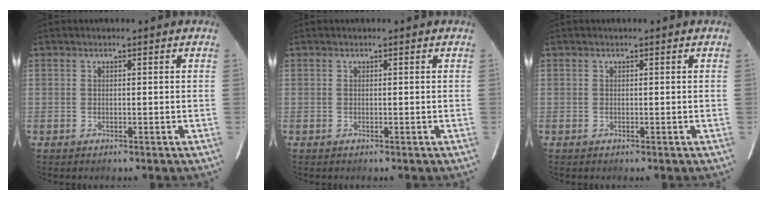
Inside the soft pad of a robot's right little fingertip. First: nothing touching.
{"total": 0.0}
{"total": 0.0}